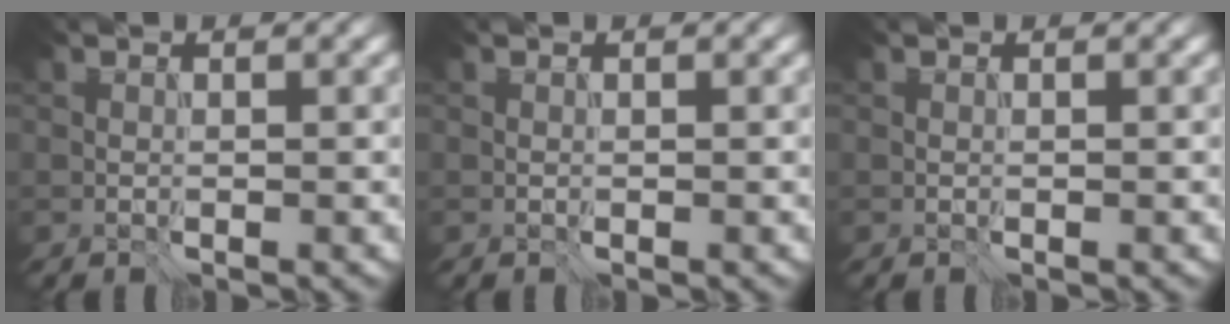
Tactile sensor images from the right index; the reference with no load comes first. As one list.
[{"total": 0.0}, {"total": 0.0}]